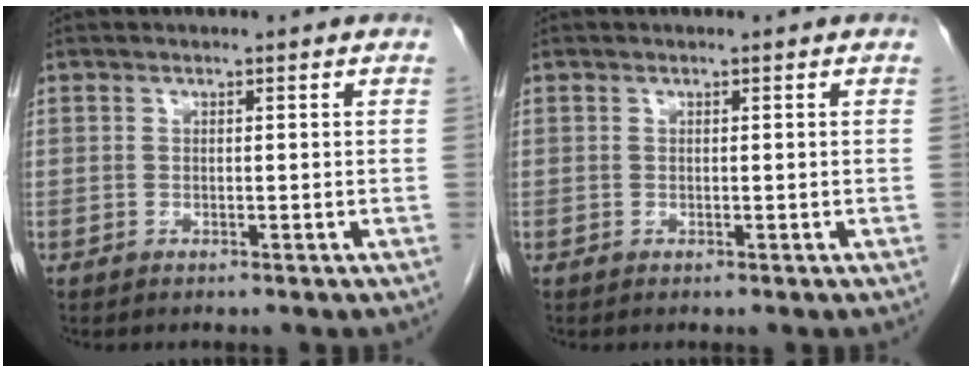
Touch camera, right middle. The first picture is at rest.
{"total": 0.0}